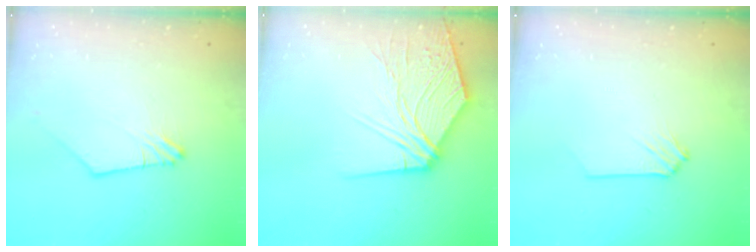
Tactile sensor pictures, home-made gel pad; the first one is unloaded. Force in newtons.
{"total": 11.8, "press": 11.7, "slide": 1.5}
{"total": 0.0}